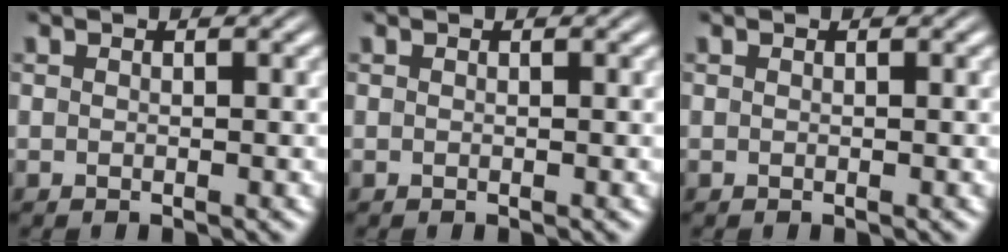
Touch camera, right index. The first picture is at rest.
{"total": 0.0}
{"total": 0.0}